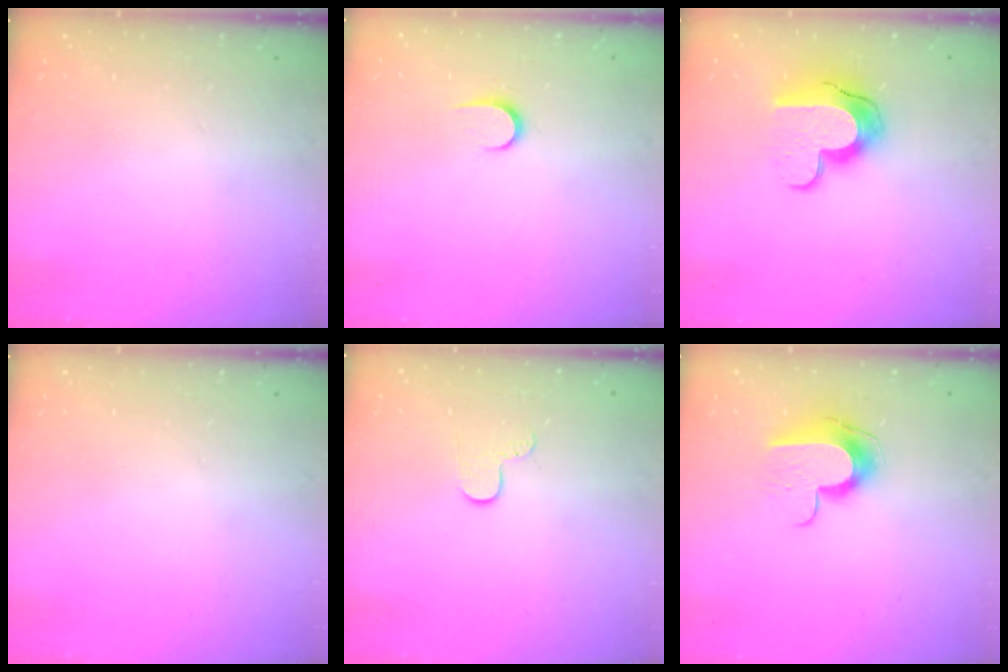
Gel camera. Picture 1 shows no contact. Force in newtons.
{"total": 5.4, "press": 5.4, "slide": 0.6}
{"total": 12.5, "press": 12.5, "slide": 0.7}
{"total": 0.0}
{"total": 6.0, "press": 6.0, "slide": 0.5}
{"total": 10.2, "press": 10.2, "slide": 0.6}